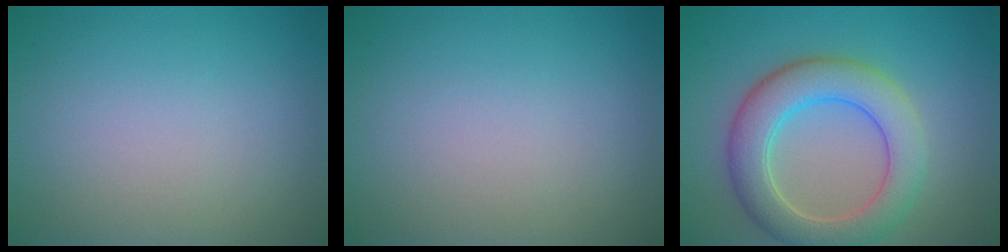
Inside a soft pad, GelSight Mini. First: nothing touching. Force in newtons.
{"total": 0.0}
{"total": 6.4, "press": 6.4, "slide": 0.6}